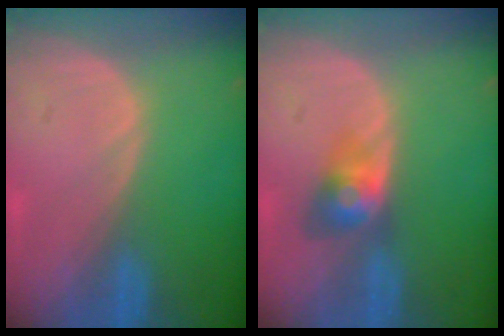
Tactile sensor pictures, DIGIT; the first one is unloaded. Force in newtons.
{"total": 3.8, "press": 3.8, "slide": 0.2}